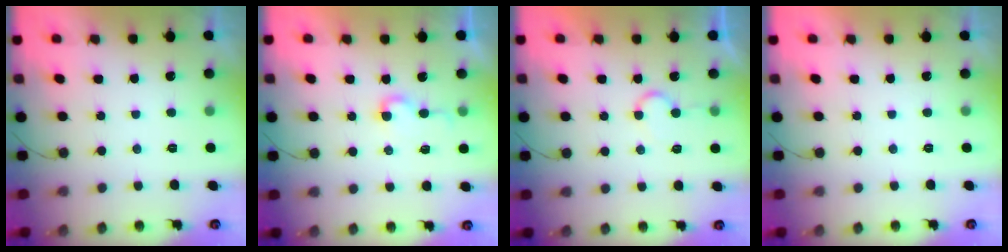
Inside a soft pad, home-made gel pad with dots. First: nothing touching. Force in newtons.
{"total": 4.0, "press": 4.0, "slide": 0.5}
{"total": 6.3, "press": 6.2, "slide": 0.6}
{"total": 1.8, "press": 1.8, "slide": 0.1}